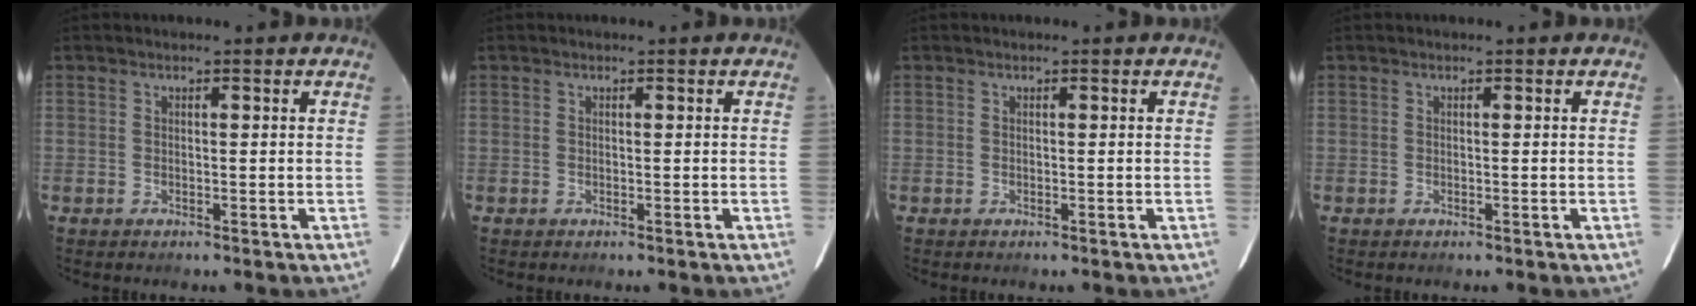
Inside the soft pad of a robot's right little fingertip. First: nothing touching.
{"total": 0.0}
{"total": 0.0}
{"total": 0.0}